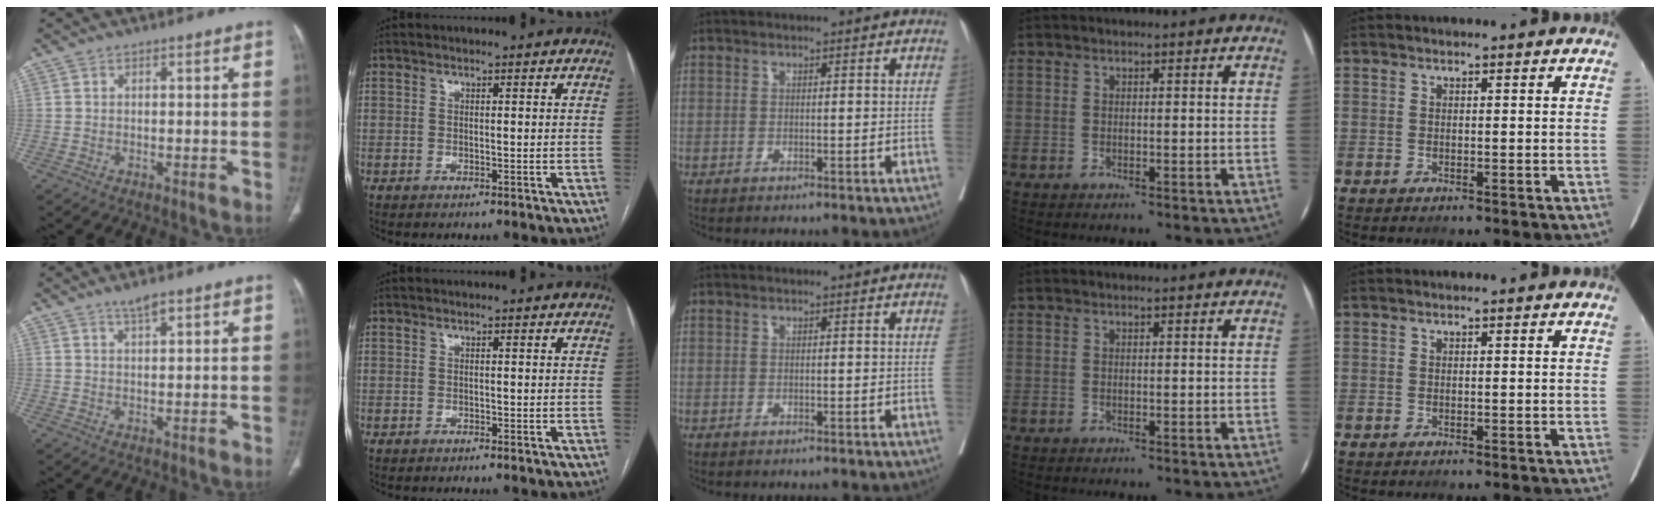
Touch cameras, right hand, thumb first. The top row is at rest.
{"thumb": {"total": 2.5, "force": [1.8, 0.4, 1.8], "torque": [-0.033, -0.008, 0.032]}}